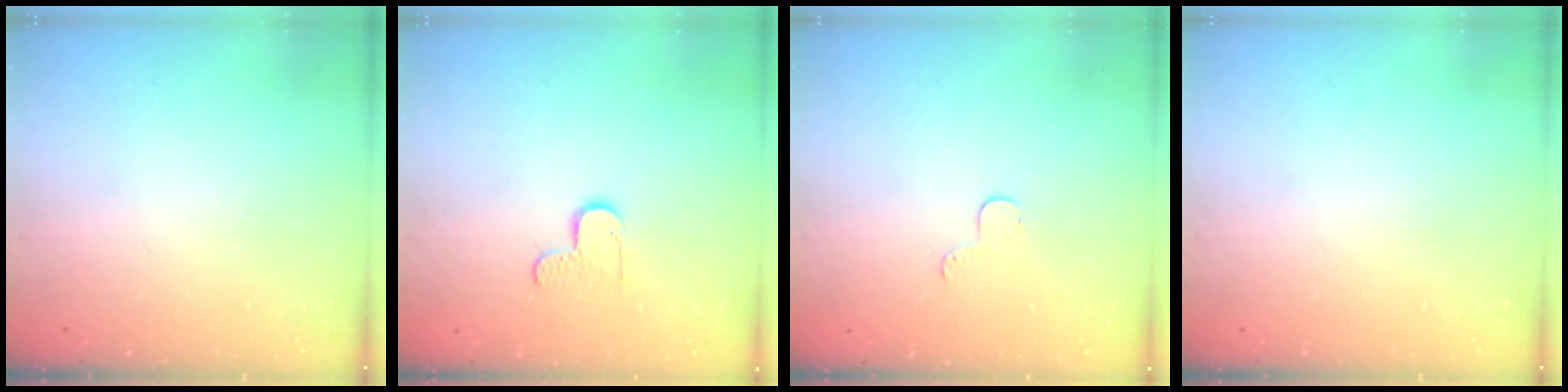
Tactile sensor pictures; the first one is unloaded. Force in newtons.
{"total": 5.7, "press": 5.7, "slide": 0.5}
{"total": 4.1, "press": 4.1, "slide": 0.4}
{"total": 0.0}